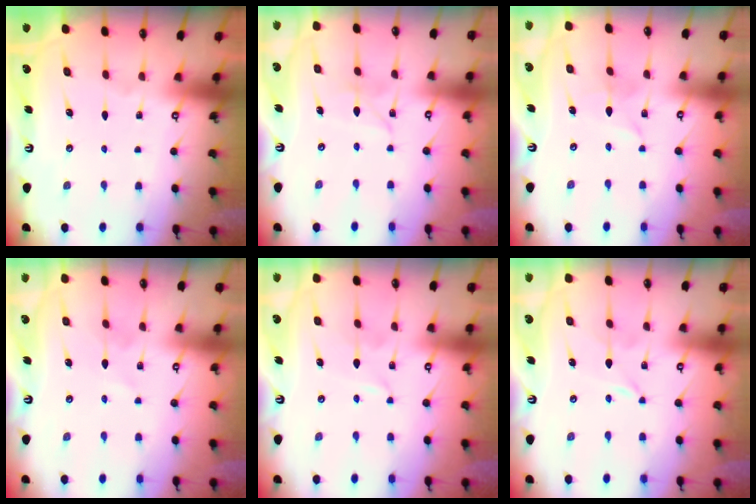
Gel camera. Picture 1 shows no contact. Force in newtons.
{"total": 3.8, "press": 3.7, "slide": 0.4}
{"total": 2.1, "press": 2.1, "slide": 0.3}
{"total": 2.2, "press": 2.2, "slide": 0.2}
{"total": 1.0, "press": 1.0, "slide": 0.0}
{"total": 0.0}